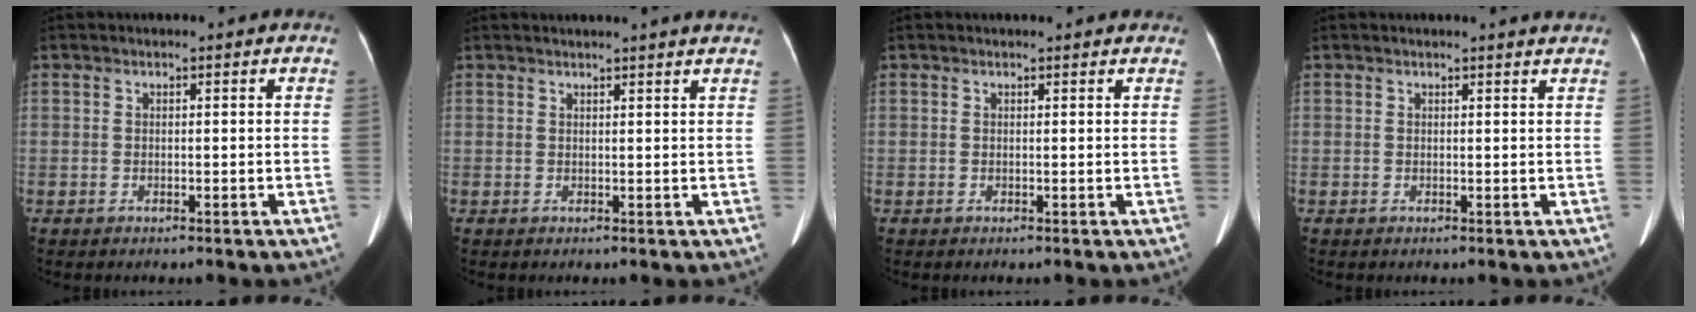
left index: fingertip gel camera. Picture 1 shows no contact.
{"total": 5.8, "force": [5.3, -0.5, 2.2], "torque": [-0.027, 0.017, 0.050]}
{"total": 2.6, "force": [2.3, 0.9, 0.8], "torque": [-0.012, 0.014, 0.019]}
{"total": 2.0, "force": [1.9, 0.0, 0.3], "torque": [-0.011, 0.002, 0.014]}